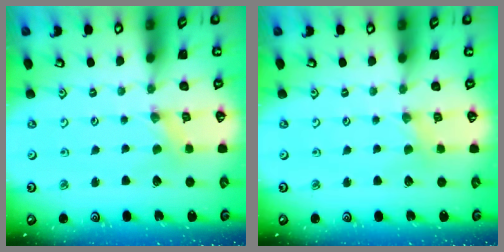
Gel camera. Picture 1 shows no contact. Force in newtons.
{"total": 1.5, "press": 1.4, "slide": 0.3}